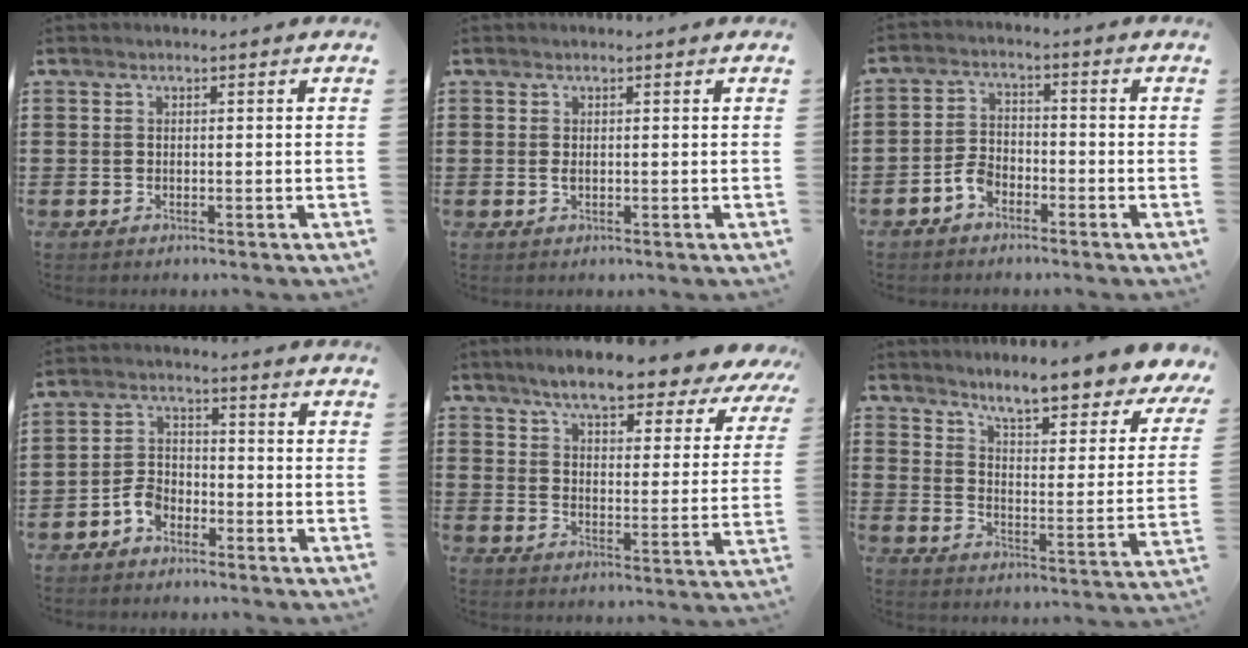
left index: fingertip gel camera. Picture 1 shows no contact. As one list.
[{"total": 0.9, "force": [0.0, 0.4, 0.8], "torque": [-0.017, 0.000, 0.000]}, {"total": 3.5, "force": [-2.5, 1.8, 1.6], "torque": [-0.045, 0.003, -0.054]}, {"total": 3.7, "force": [-2.7, 2.0, 1.5], "torque": [-0.038, 0.008, -0.056]}, {"total": 7.8, "force": [7.1, 0.9, 3.1], "torque": [-0.075, -0.040, 0.121]}, {"total": 6.7, "force": [6.0, -0.4, 3.0], "torque": [-0.076, -0.054, 0.097]}]